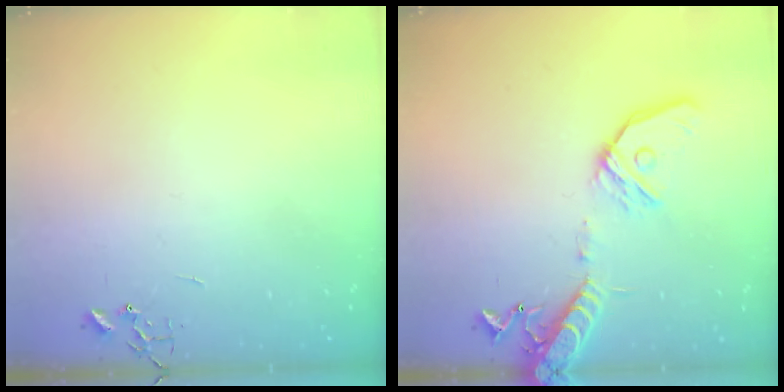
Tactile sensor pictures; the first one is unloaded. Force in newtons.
{"total": 16.0, "press": 15.7, "slide": 3.1}